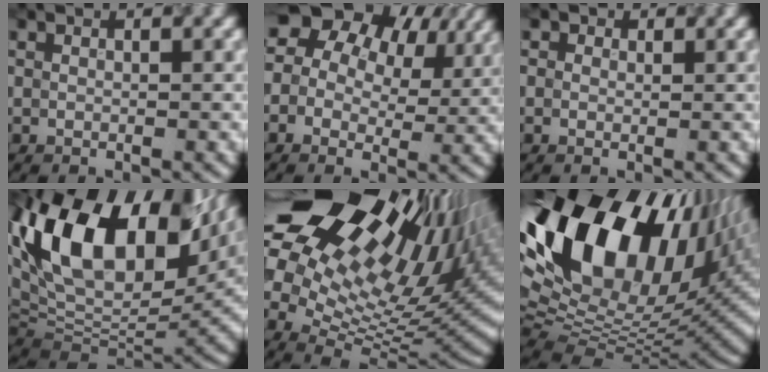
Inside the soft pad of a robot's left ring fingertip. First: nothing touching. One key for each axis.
{"total": 14.1, "fx": 6.3, "fy": 9.5, "fz": 8.2, "tx": -0.148, "ty": 0.050, "tz": 0.070}
{"total": 1.1, "fx": 0.6, "fy": 0.9, "fz": 0.4, "tx": 0.000, "ty": -0.003, "tz": -0.005}
{"total": 18.9, "fx": 5.5, "fy": 11.1, "fz": 14.3, "tx": -0.279, "ty": 0.018, "tz": 0.103}
{"total": 21.4, "fx": 10.4, "fy": 12.1, "fz": 14.2, "tx": -0.260, "ty": 0.042, "tz": 0.197}
{"total": 20.5, "fx": 8.0, "fy": 11.9, "fz": 14.7, "tx": -0.302, "ty": 0.032, "tz": 0.141}